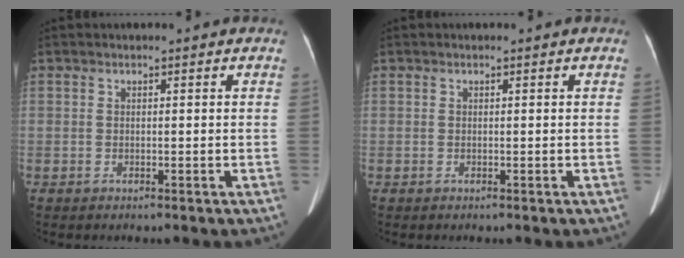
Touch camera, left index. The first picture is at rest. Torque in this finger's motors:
{"motor_torque": [0.18, 0.06, 0.02, 0.00]}